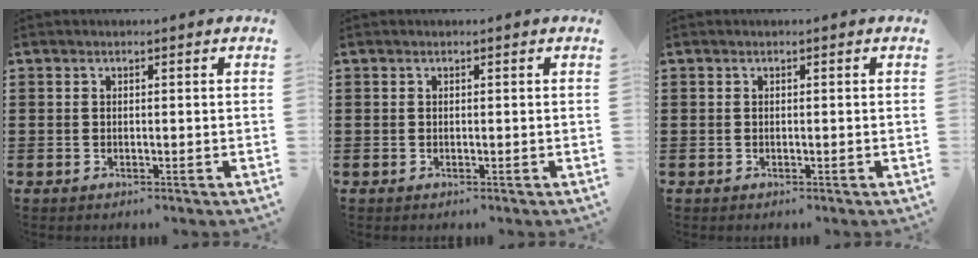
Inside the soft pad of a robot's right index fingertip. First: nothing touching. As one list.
[{"total": 0.0}, {"total": 0.0}]